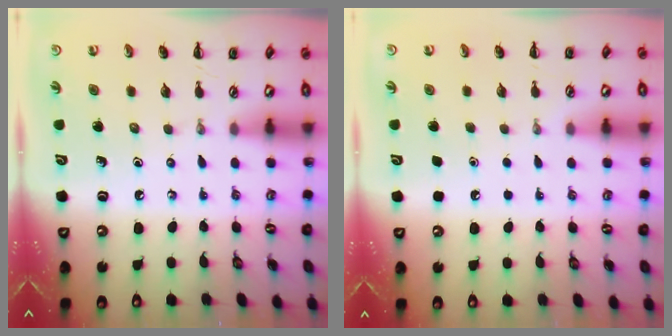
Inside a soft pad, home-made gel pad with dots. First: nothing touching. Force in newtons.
{"total": 1.6, "press": 1.6, "slide": 0.1}